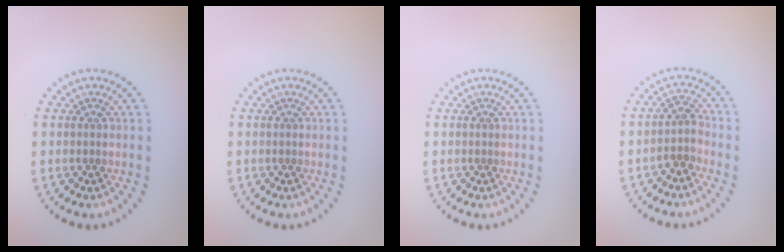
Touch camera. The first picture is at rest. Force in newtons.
{"total": 0.0}
{"total": 0.0}
{"total": 1.9, "press": 1.5, "slide": 1.1}